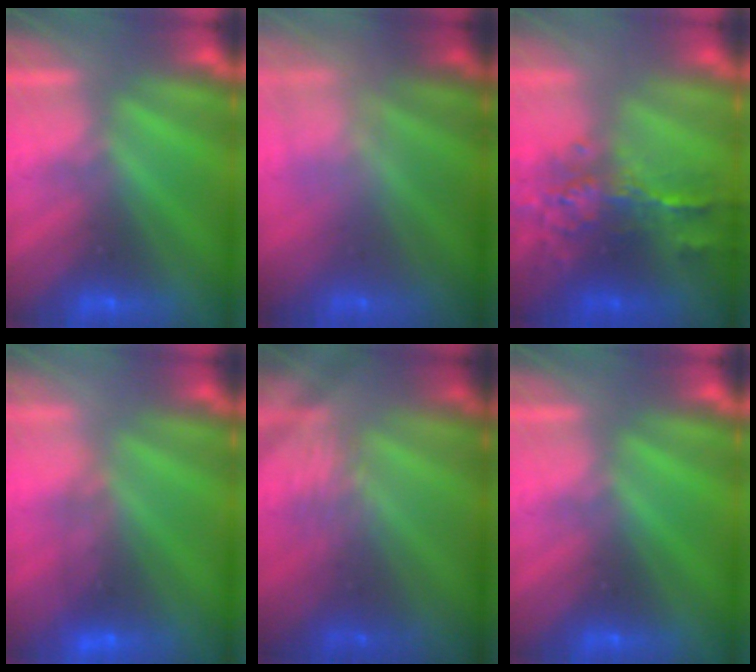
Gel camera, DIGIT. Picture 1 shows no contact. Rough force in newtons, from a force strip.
{"total": 2.3}
{"total": 9.1}
{"total": 3.7}
{"total": 2.2}
{"total": 0.0}